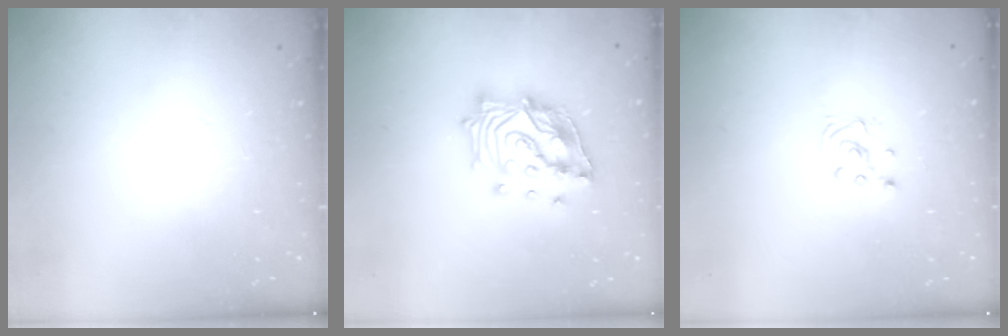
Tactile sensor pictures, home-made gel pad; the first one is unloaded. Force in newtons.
{"total": 18.9, "press": 18.7, "slide": 2.6}
{"total": 2.3, "press": 2.3, "slide": 0.2}